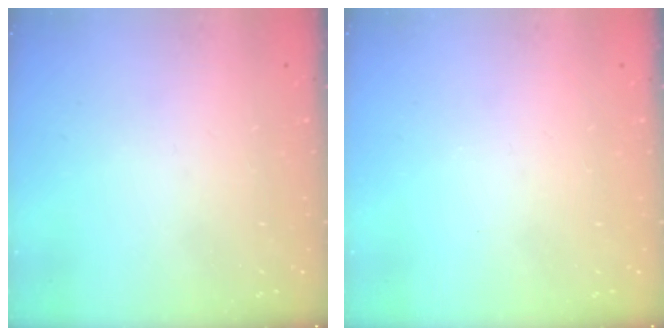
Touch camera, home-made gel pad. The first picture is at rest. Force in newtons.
{"total": 0.0}